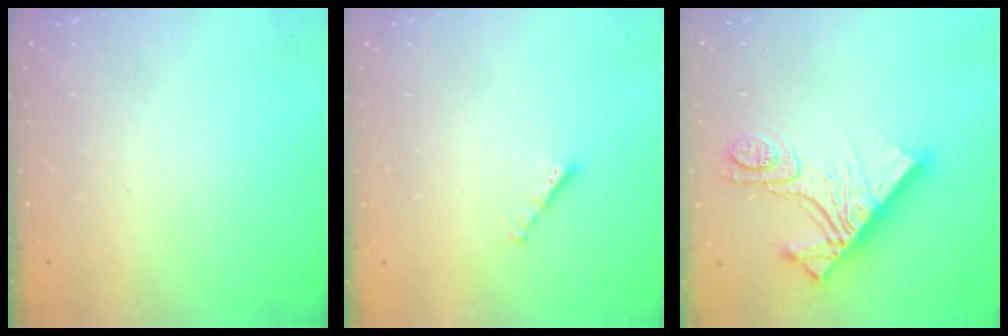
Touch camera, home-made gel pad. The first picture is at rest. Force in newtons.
{"total": 2.1, "press": 2.1, "slide": 0.3}
{"total": 16.4, "press": 16.3, "slide": 1.6}